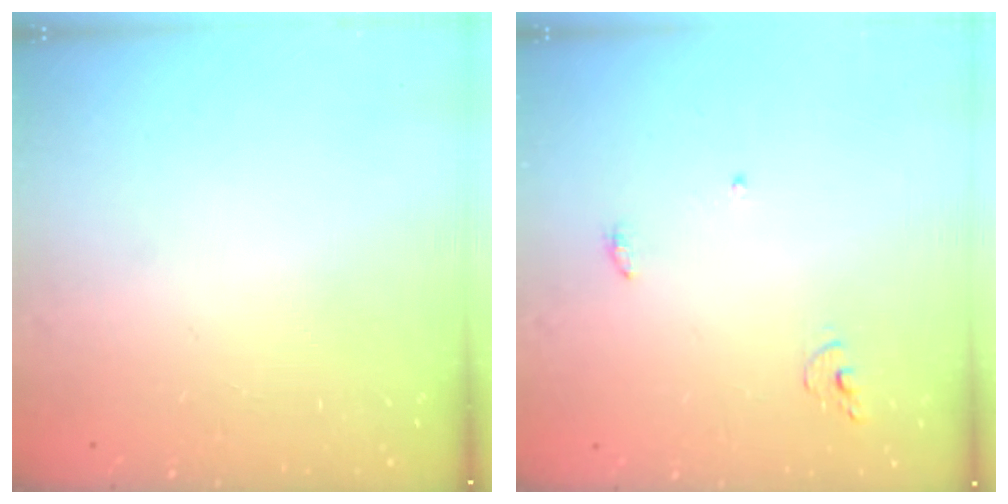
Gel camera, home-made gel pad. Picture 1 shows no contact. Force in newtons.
{"total": 3.9, "press": 3.9, "slide": 0.2}